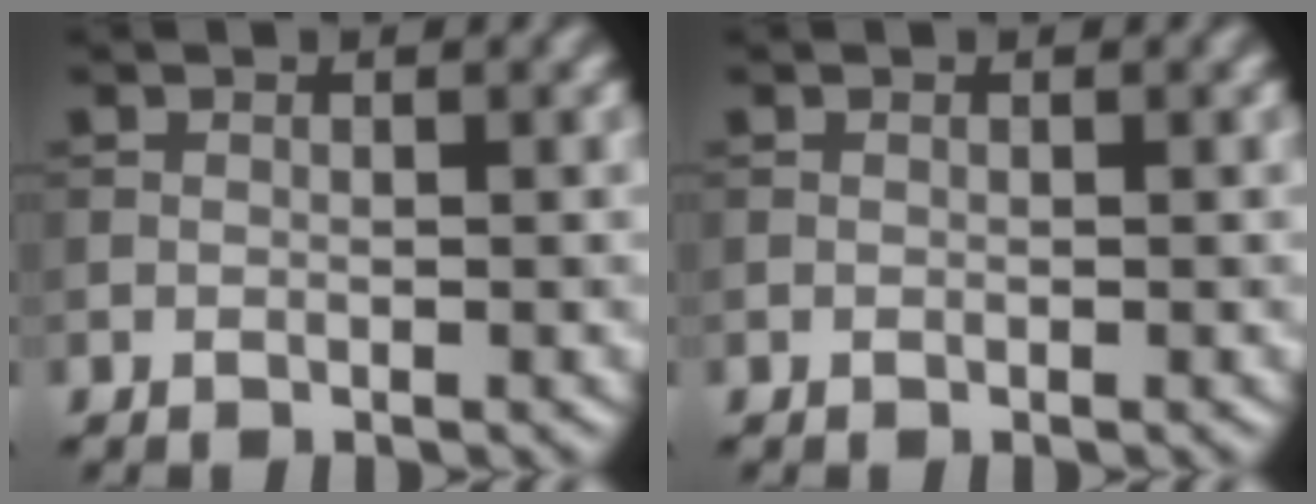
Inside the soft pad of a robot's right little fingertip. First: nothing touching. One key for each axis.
{"total": 0.0}